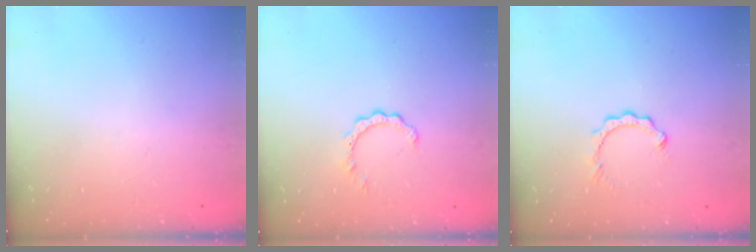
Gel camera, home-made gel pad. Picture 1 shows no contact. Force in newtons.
{"total": 2.4, "press": 2.4, "slide": 0.3}
{"total": 2.5, "press": 2.5, "slide": 0.3}